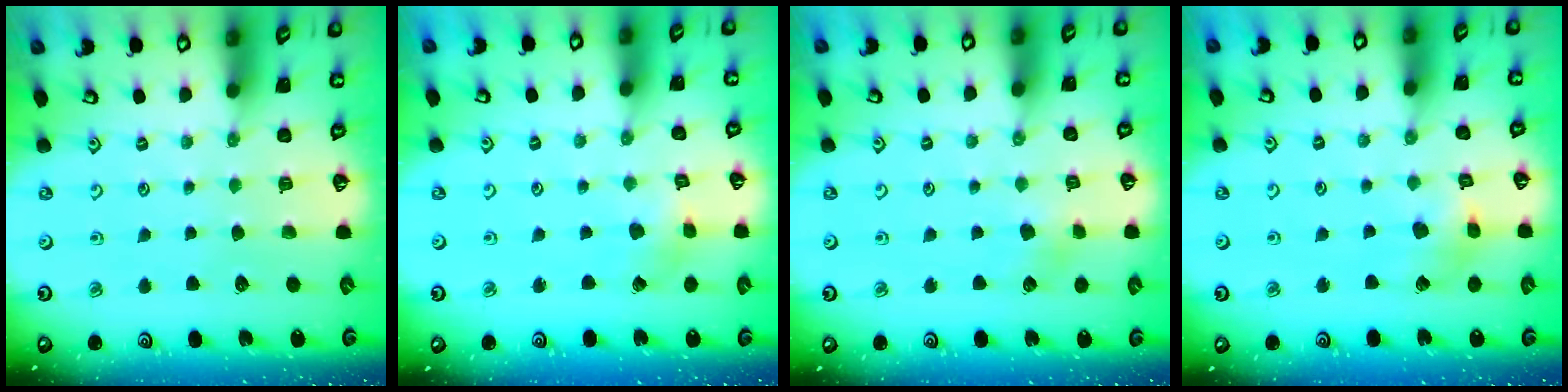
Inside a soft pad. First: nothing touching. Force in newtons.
{"total": 2.7, "press": 2.7, "slide": 0.2}
{"total": 4.0, "press": 4.0, "slide": 0.5}
{"total": 7.3, "press": 7.3, "slide": 0.8}